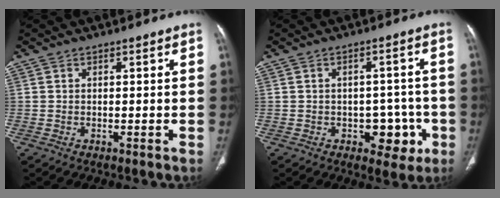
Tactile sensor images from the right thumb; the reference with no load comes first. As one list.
[{"total": 7.1, "force": [-2.4, 4.8, 4.7], "torque": [-0.023, 0.016, -0.025]}]